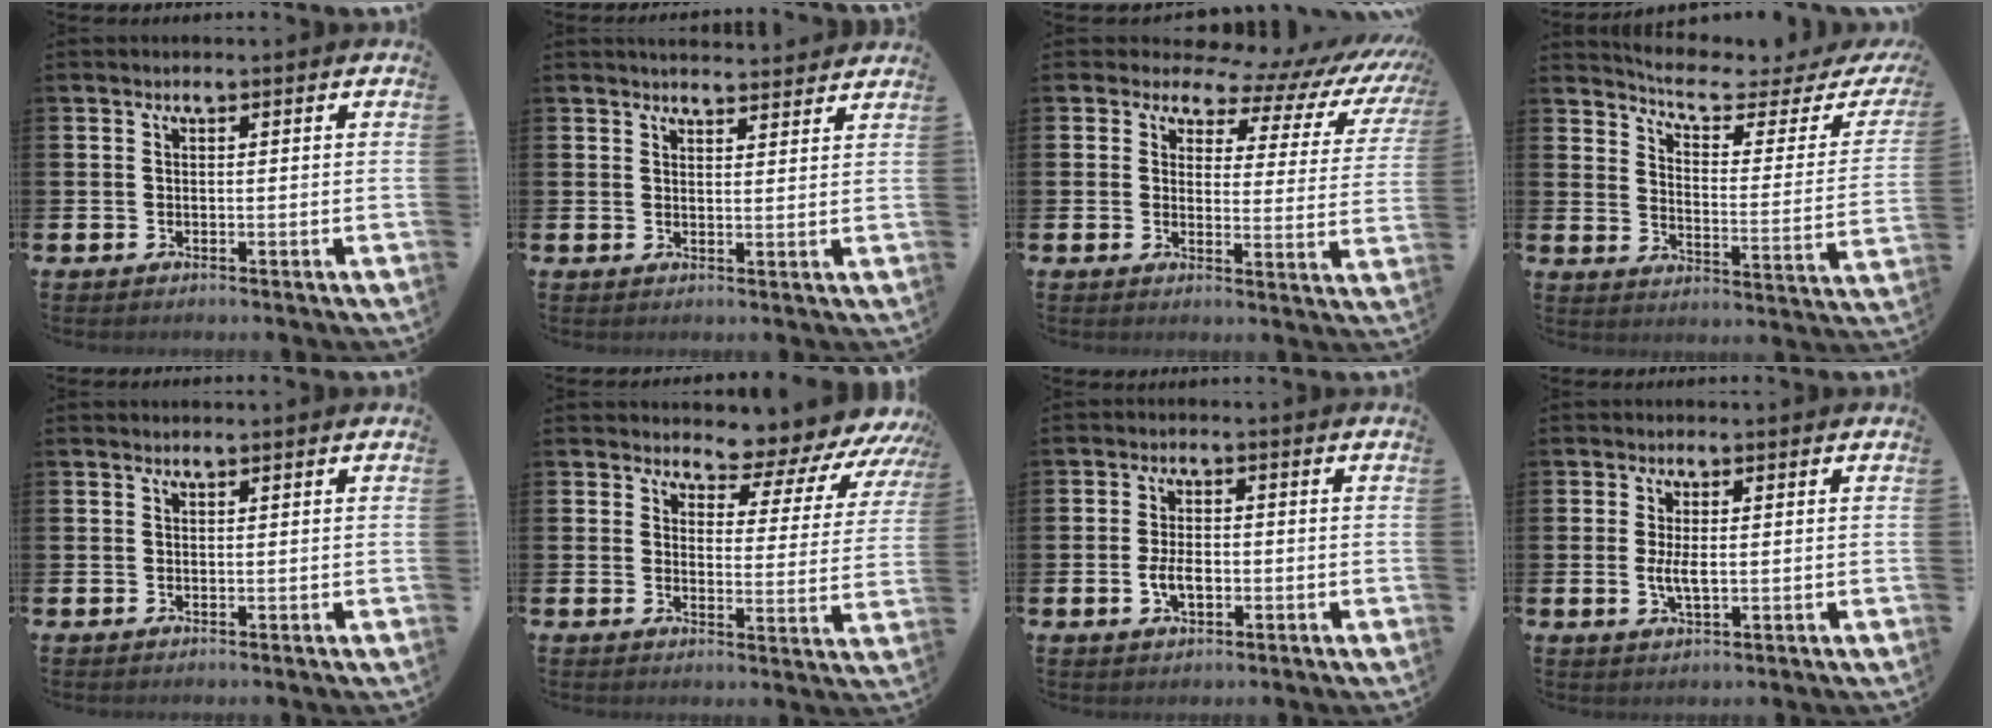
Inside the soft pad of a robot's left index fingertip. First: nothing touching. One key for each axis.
{"total": 3.5, "fx": 3.5, "fy": 0.3, "fz": 0.0, "tx": 0.002, "ty": -0.023, "tz": 0.061}
{"total": 5.0, "fx": 3.5, "fy": 3.0, "fz": 2.1, "tx": -0.047, "ty": -0.034, "tz": 0.046}
{"total": 6.4, "fx": 5.7, "fy": 0.9, "fz": 2.8, "tx": -0.081, "ty": -0.041, "tz": 0.091}
{"total": 0.6, "fx": 0.6, "fy": 0.0, "fz": 0.0, "tx": 0.008, "ty": -0.004, "tz": 0.010}
{"total": 4.7, "fx": 4.3, "fy": 1.7, "fz": 0.5, "tx": -0.011, "ty": -0.054, "tz": 0.062}
{"total": 3.4, "fx": -0.6, "fy": 2.0, "fz": 2.7, "tx": -0.043, "ty": 0.000, "tz": -0.014}
{"total": 2.6, "fx": 0.1, "fy": 0.9, "fz": 2.4, "tx": -0.047, "ty": 0.001, "tz": 0.001}